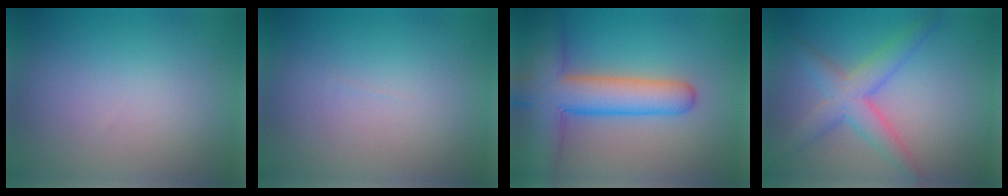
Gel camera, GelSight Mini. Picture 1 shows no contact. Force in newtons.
{"total": 0.0}
{"total": 8.0, "press": 8.0, "slide": 0.5}
{"total": 3.9, "press": 3.9, "slide": 0.1}